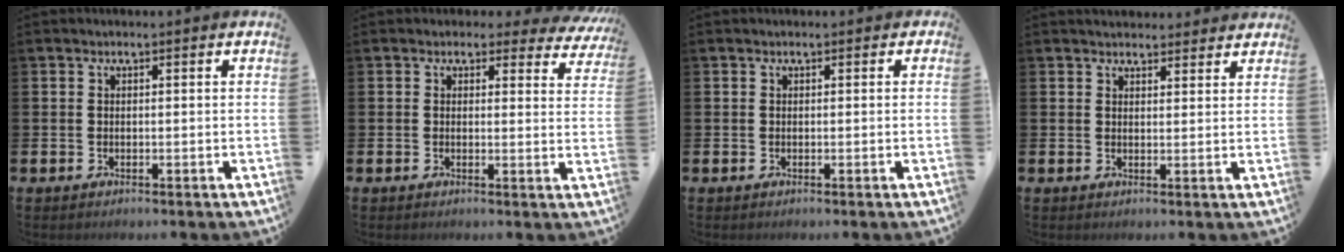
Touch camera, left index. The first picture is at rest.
{"total": 2.0, "force": [1.7, 1.1, 0.2], "torque": [0.003, -0.012, 0.022]}
{"total": 0.5, "force": [-0.1, 0.5, 0.2], "torque": [-0.002, 0.007, -0.004]}
{"total": 2.8, "force": [2.7, 0.8, 0.0], "torque": [0.007, -0.014, 0.047]}